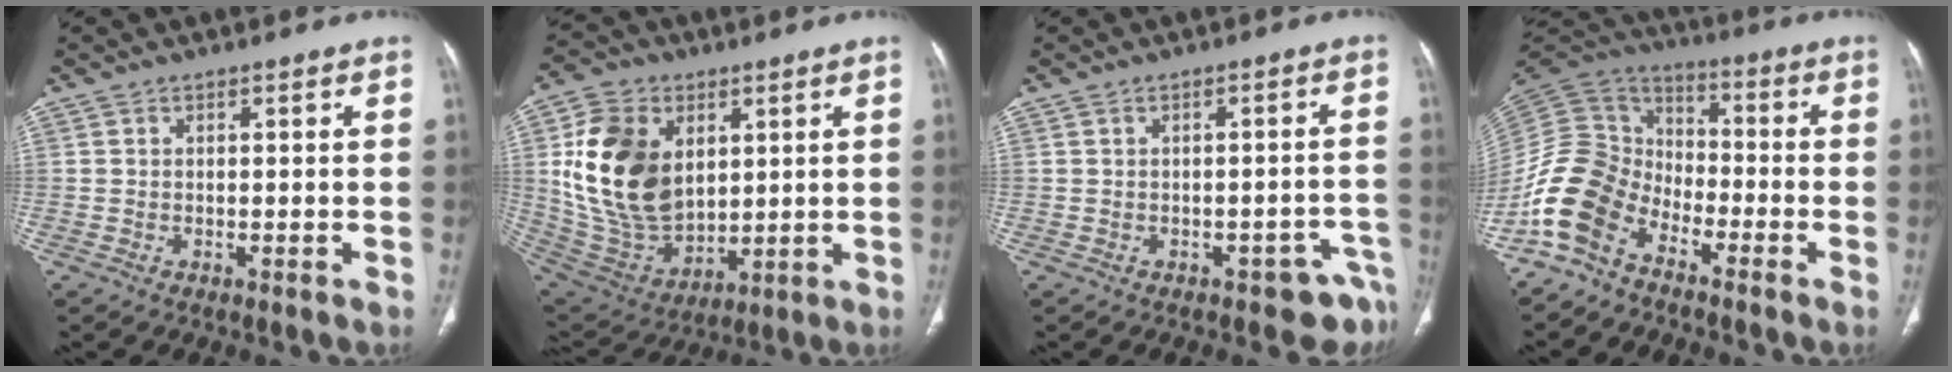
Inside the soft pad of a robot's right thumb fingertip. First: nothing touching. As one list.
[{"total": 20.3, "force": [4.4, 14.2, 13.8], "torque": [-0.239, -0.022, 0.104]}, {"total": 6.1, "force": [-3.8, 2.9, 3.7], "torque": [-0.020, 0.025, -0.045]}, {"total": 13.5, "force": [-8.1, 8.6, 6.5], "torque": [-0.132, 0.070, -0.176]}]